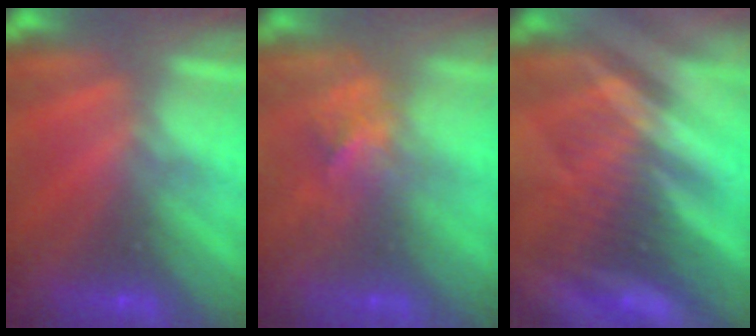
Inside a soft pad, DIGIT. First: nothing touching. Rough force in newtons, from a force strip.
{"total": 2.9}
{"total": 2.9}